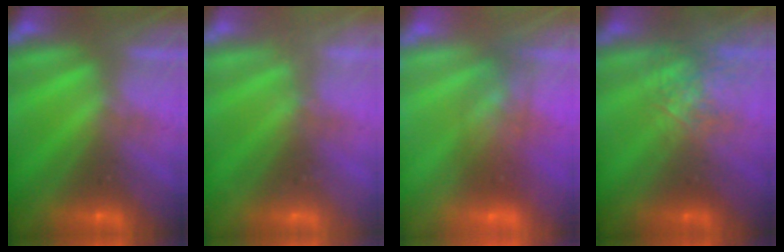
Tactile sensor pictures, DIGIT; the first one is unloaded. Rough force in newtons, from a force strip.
{"total": 2.1}
{"total": 2.8}
{"total": 2.7}